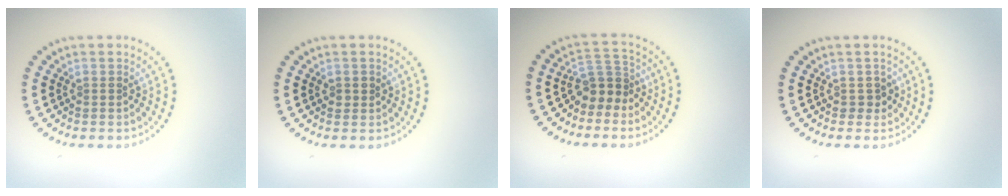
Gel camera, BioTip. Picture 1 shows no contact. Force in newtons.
{"total": 0.9, "press": 0.9, "slide": 0.0}
{"total": 2.7, "press": 2.2, "slide": 1.7}
{"total": 1.1, "press": 1.0, "slide": 0.6}